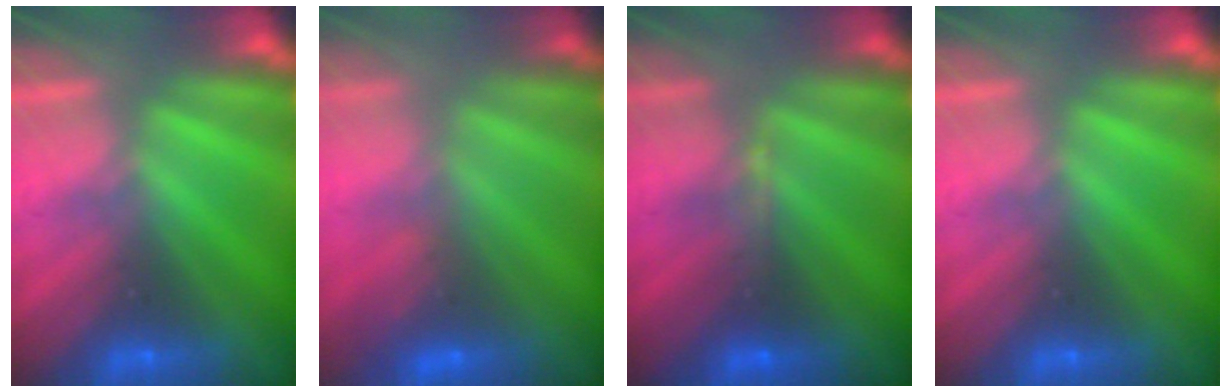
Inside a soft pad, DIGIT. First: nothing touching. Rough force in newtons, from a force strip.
{"total": 2.9}
{"total": 2.9}
{"total": 0.0}